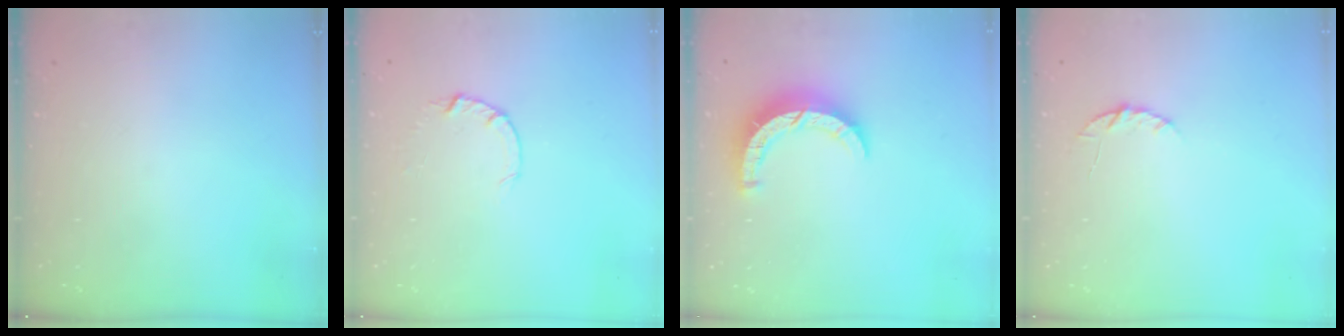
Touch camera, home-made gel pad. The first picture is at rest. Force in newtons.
{"total": 2.6, "press": 2.6, "slide": 0.4}
{"total": 7.9, "press": 7.8, "slide": 0.6}
{"total": 4.3, "press": 4.3, "slide": 0.5}